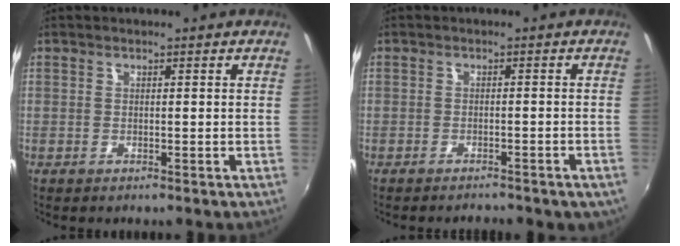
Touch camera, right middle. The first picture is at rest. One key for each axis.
{"total": 5.9, "fx": -4.8, "fy": 2.0, "fz": 2.7, "tx": -0.051, "ty": -0.010, "tz": -0.055}